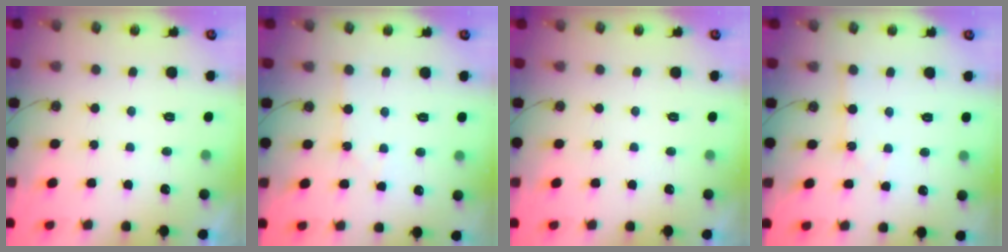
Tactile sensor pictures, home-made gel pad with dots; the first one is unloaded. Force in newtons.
{"total": 0.9, "press": 0.9, "slide": 0.1}
{"total": 0.0}
{"total": 1.5, "press": 1.5, "slide": 0.3}